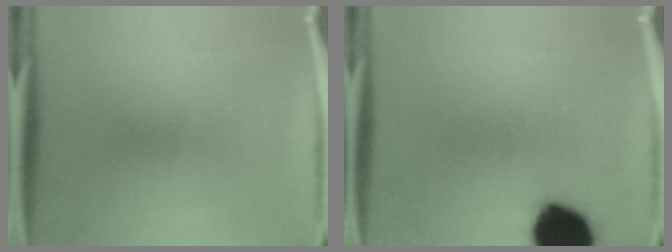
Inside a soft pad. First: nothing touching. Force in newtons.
{"total": 15.9}